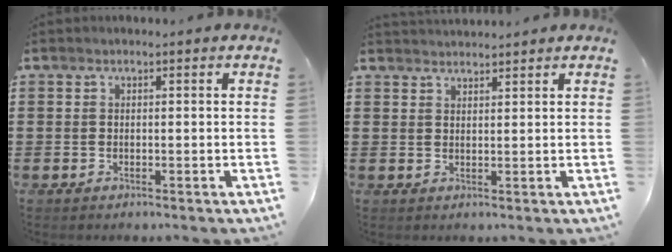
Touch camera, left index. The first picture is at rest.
{"total": 1.9, "force": [1.9, -0.1, -0.2], "torque": [-0.002, -0.002, 0.038]}